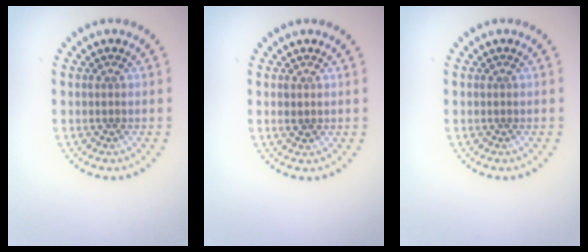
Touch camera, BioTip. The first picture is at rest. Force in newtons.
{"total": 0.8, "press": 0.8, "slide": 0.1}
{"total": 0.0}